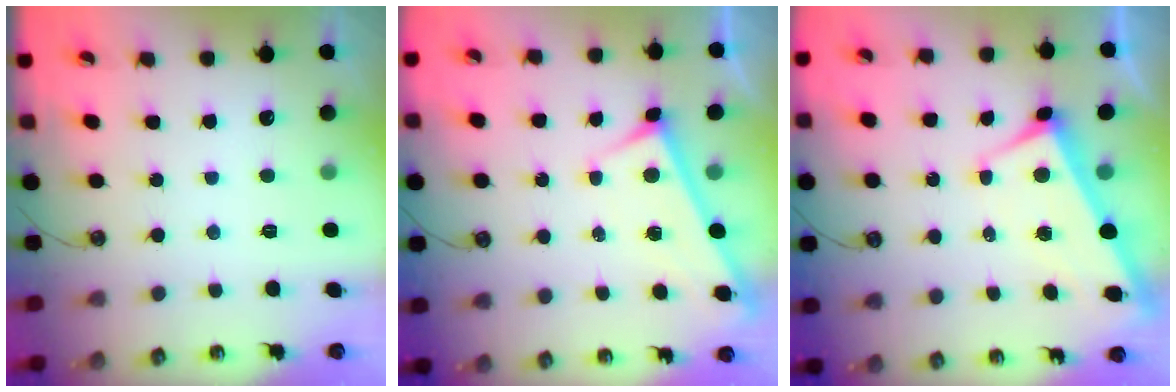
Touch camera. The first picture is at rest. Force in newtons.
{"total": 3.1, "press": 3.1, "slide": 0.3}
{"total": 2.9, "press": 2.8, "slide": 0.9}